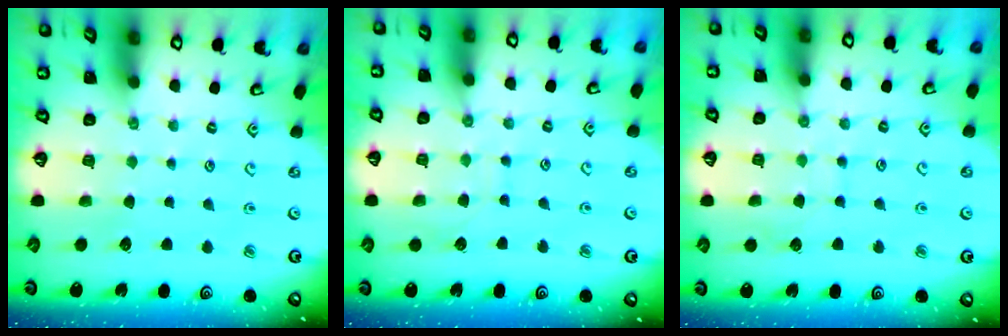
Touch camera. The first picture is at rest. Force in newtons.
{"total": 6.9, "press": 6.9, "slide": 0.5}
{"total": 6.3, "press": 6.3, "slide": 0.5}